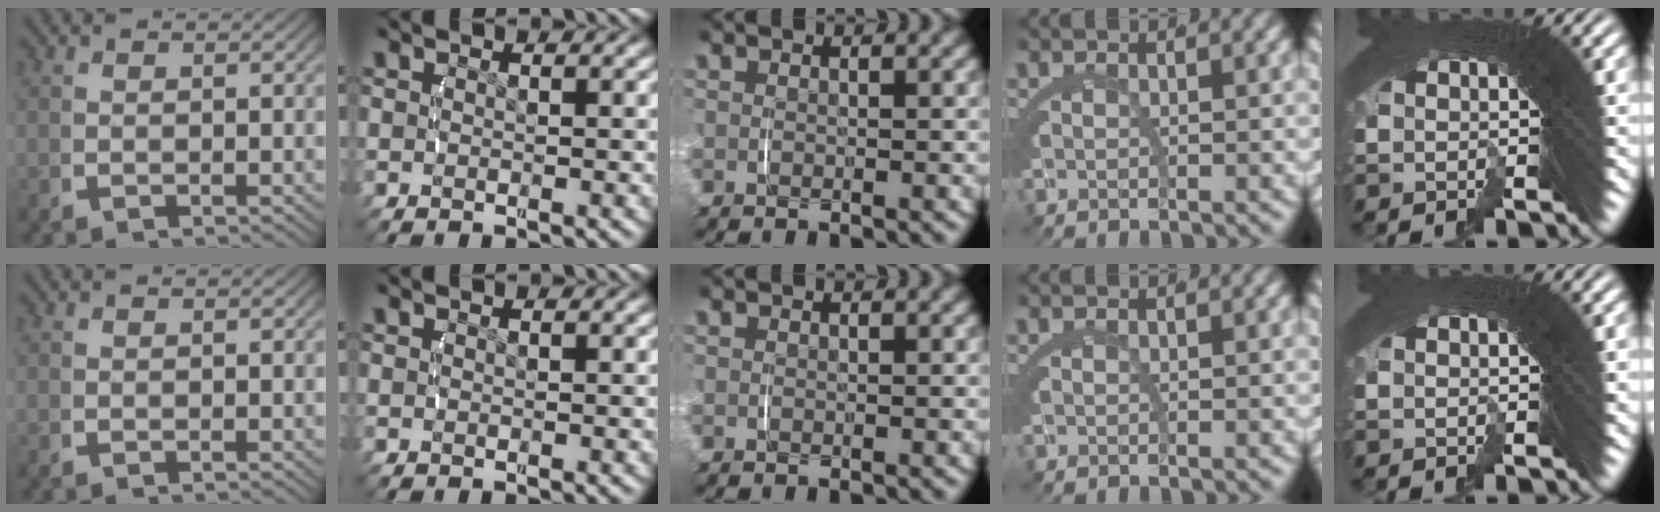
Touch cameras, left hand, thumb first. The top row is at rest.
{}